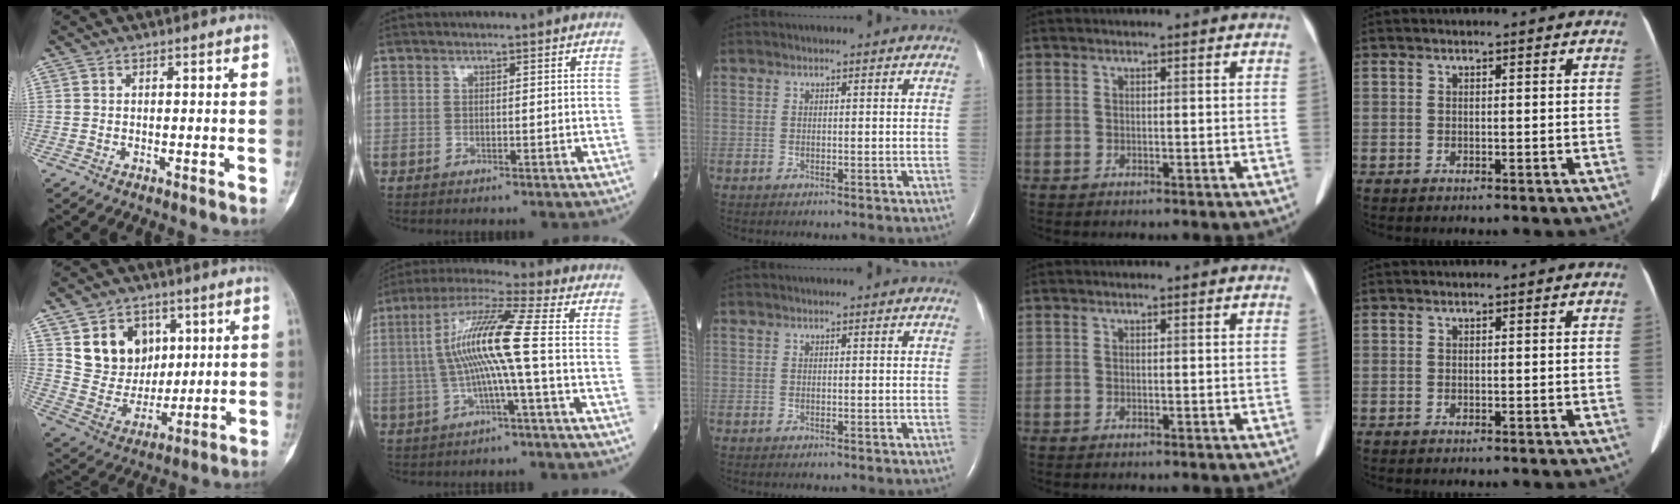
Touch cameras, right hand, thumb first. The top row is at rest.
{"thumb": {"total": 13.1, "force": [5.4, 10.5, 5.7], "torque": [-0.057, -0.029, 0.110]}, "index": {"total": 11.4, "force": [-0.5, -0.9, 11.3], "torque": [-0.221, 0.021, -0.015]}}